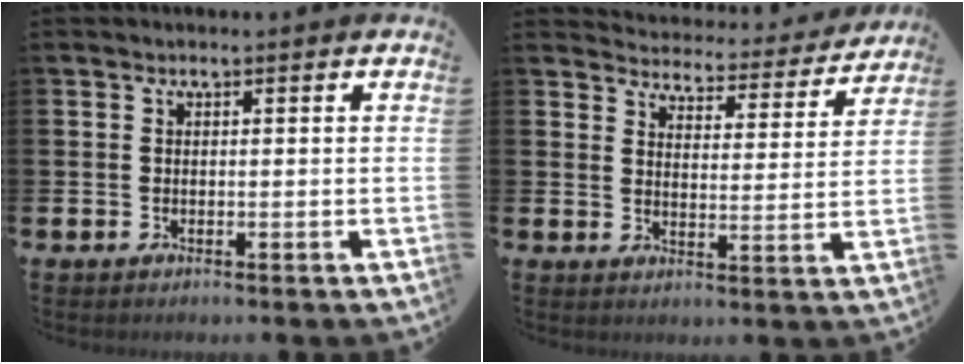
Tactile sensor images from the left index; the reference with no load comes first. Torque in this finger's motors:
{"motor_torque": [0.86, -1.28, 0.20, -0.01]}